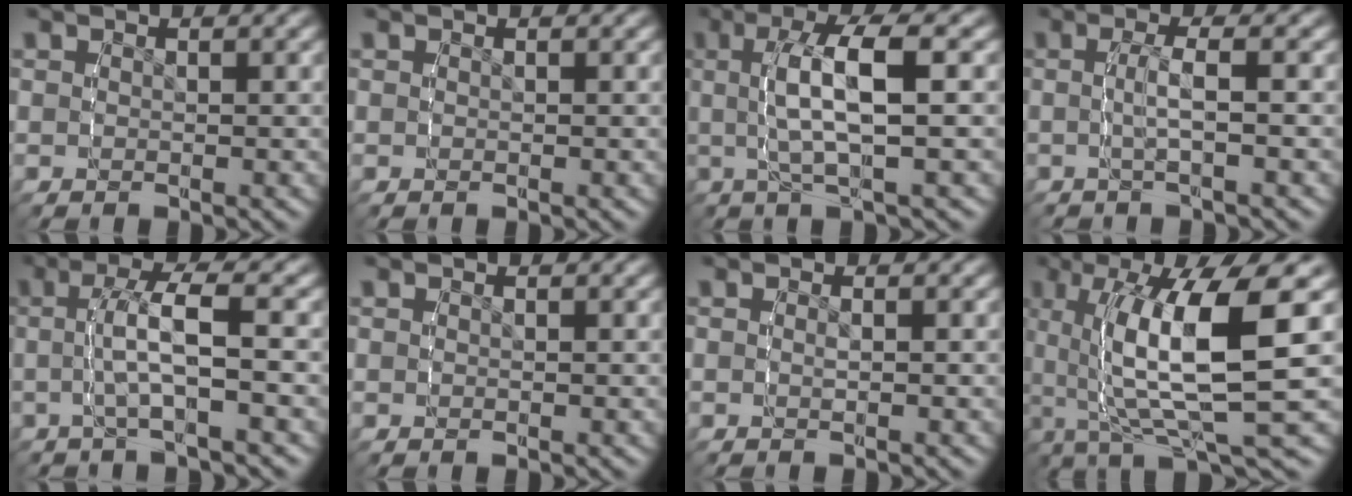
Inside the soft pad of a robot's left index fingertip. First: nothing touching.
{"total": 0.0}
{"total": 5.5, "force": [-0.2, 0.9, 5.4], "torque": [-0.101, 0.013, -0.009]}
{"total": 2.4, "force": [-0.7, -0.3, 2.3], "torque": [-0.046, 0.006, -0.018]}
{"total": 3.7, "force": [-0.5, 0.3, 3.7], "torque": [-0.074, 0.013, -0.017]}
{"total": 0.0}
{"total": 0.6, "force": [-0.5, 0.1, 0.4], "torque": [-0.009, 0.000, -0.013]}
{"total": 10.5, "force": [0.0, 3.3, 9.9], "torque": [-0.181, 0.005, -0.002]}